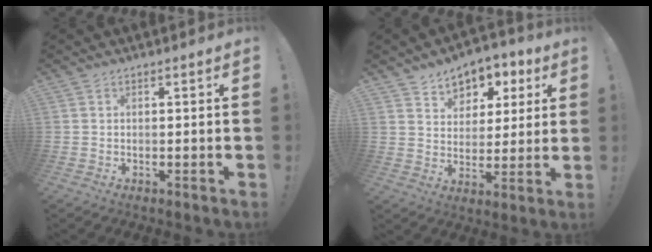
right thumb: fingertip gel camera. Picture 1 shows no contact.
{"total": 8.0, "force": [4.3, 6.5, 1.9], "torque": [-0.016, -0.035, 0.081]}